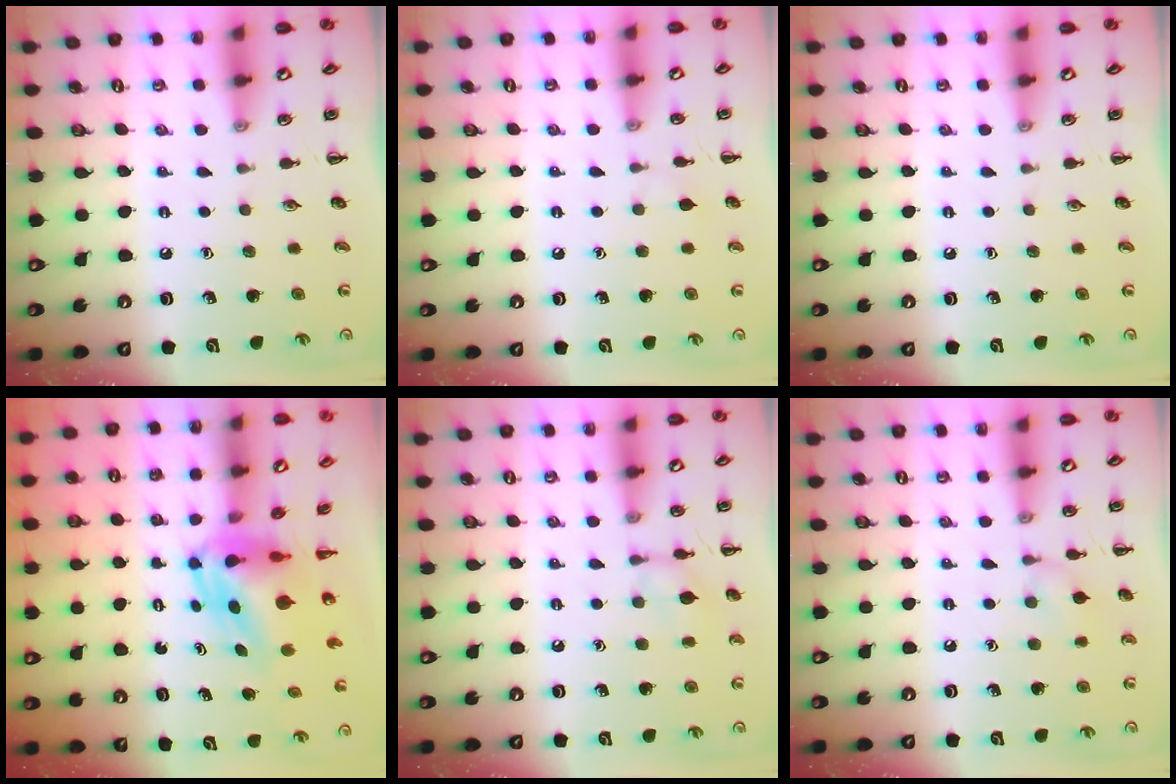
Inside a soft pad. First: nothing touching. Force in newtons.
{"total": 3.9, "press": 3.8, "slide": 0.9}
{"total": 0.0}
{"total": 5.4, "press": 5.1, "slide": 1.6}
{"total": 7.2, "press": 7.1, "slide": 1.1}
{"total": 7.1, "press": 6.7, "slide": 2.1}